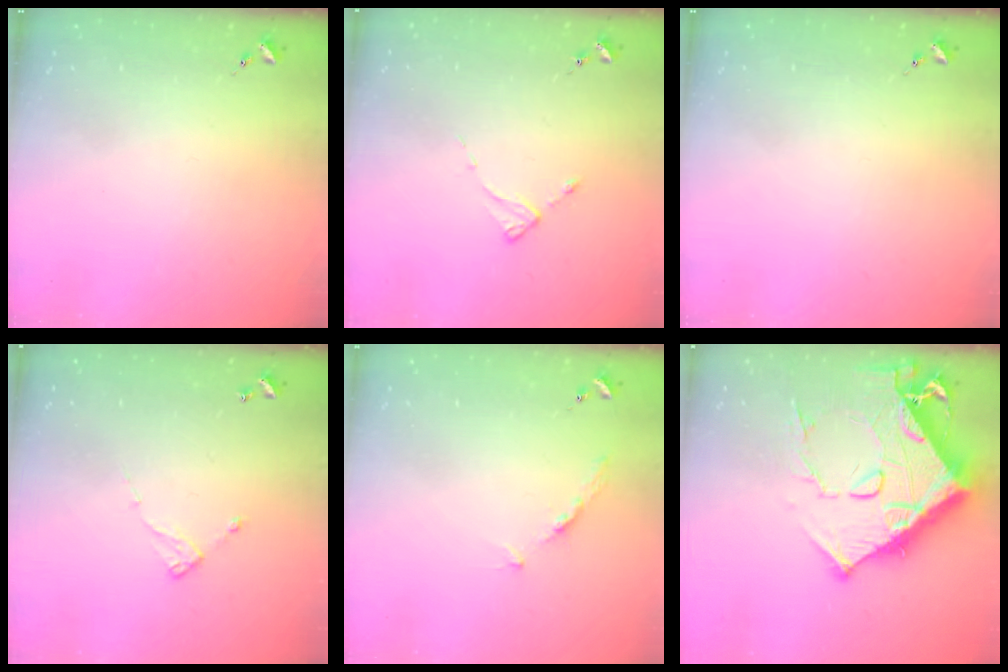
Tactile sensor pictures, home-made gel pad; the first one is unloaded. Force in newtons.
{"total": 2.3, "press": 2.3, "slide": 0.3}
{"total": 0.0}
{"total": 6.4, "press": 6.4, "slide": 0.4}
{"total": 3.9, "press": 3.9, "slide": 0.5}
{"total": 19.8, "press": 19.7, "slide": 2.0}